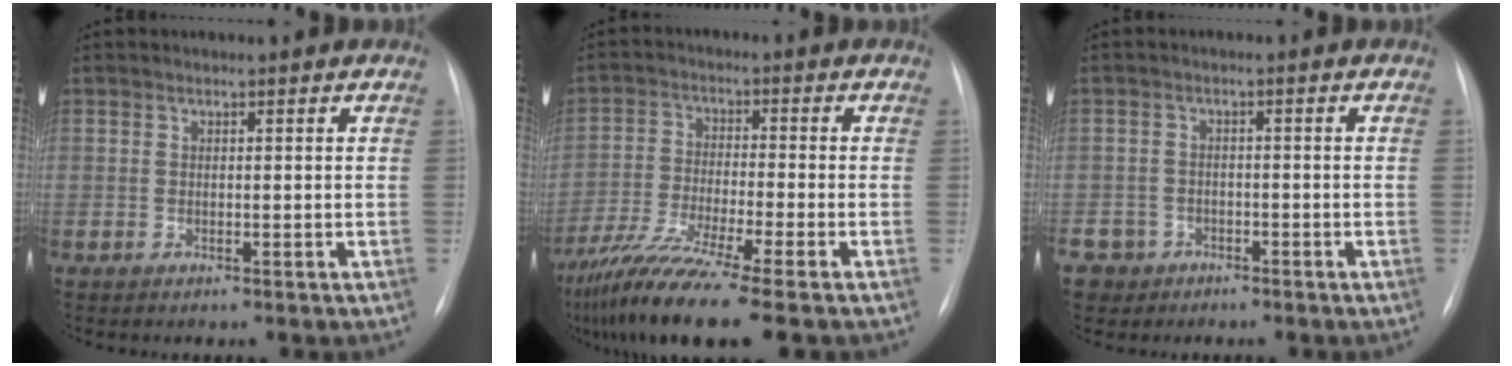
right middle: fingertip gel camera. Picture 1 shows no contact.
{"total": 12.9, "force": [-9.6, -0.8, 8.6], "torque": [-0.163, -0.044, -0.166]}
{"total": 4.6, "force": [-2.8, 3.6, -0.3], "torque": [0.006, 0.010, -0.047]}